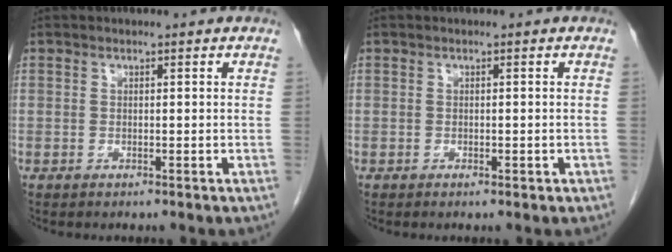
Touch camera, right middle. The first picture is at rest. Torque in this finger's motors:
{"motor_torque": [0.00, 0.10, -0.04, -0.01]}